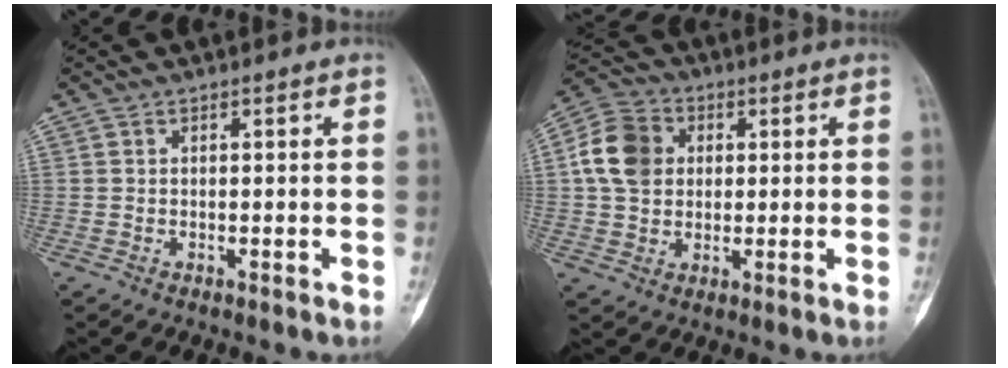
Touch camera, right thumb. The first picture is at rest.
{"total": 10.0, "force": [1.6, 8.1, 5.7], "torque": [-0.093, 0.012, 0.020]}